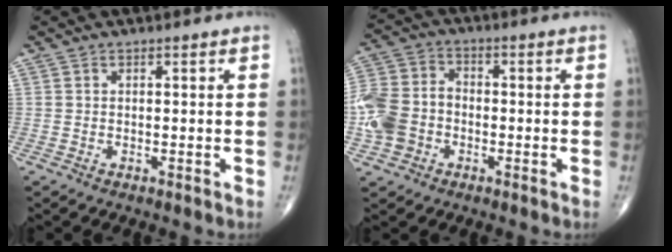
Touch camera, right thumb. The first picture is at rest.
{"total": 10.5, "force": [-2.9, 8.2, 5.8], "torque": [-0.120, 0.029, -0.064]}